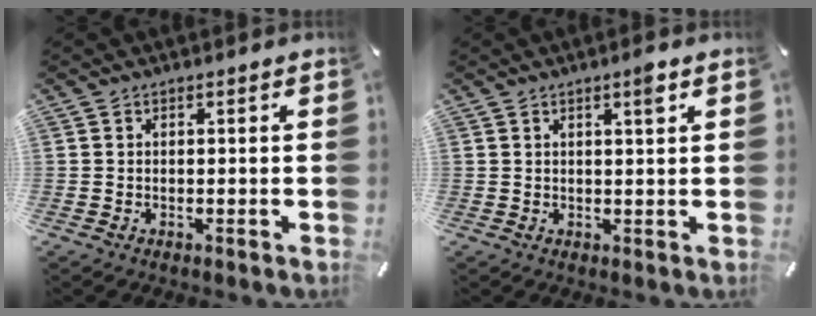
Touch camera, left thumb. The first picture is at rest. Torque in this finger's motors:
{"motor_torque": [0.86, 0.71, 0.32, -0.34, 0.08]}